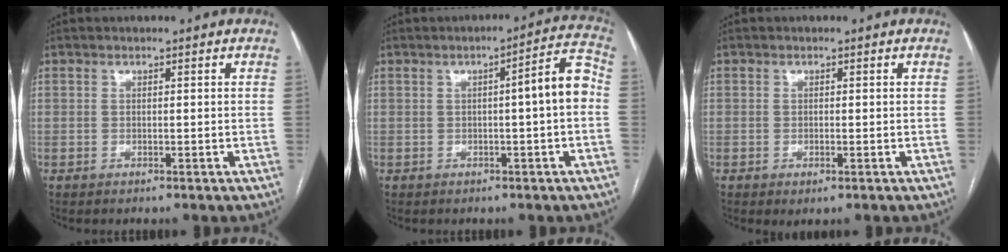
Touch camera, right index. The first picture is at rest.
{"total": 6.4, "force": [-0.3, 0.3, 6.4], "torque": [-0.084, 0.020, -0.007]}
{"total": 1.3, "force": [-0.5, 0.4, 1.1], "torque": [-0.017, -0.004, -0.003]}